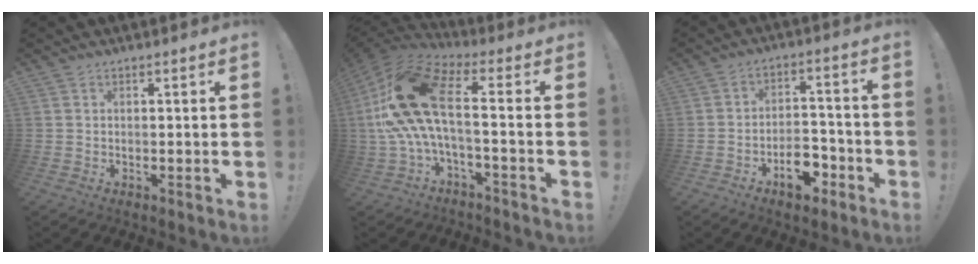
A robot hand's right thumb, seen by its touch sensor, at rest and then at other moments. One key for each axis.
{"total": 18.3, "fx": 0.9, "fy": 7.6, "fz": 16.6, "tx": -0.333, "ty": 0.005, "tz": 0.018}
{"total": 9.8, "fx": -5.3, "fy": 6.1, "fz": 5.6, "tx": -0.060, "ty": 0.050, "tz": -0.090}